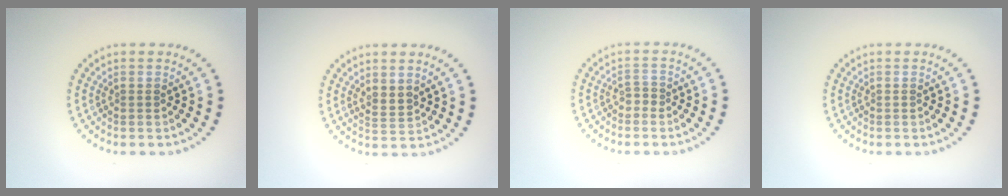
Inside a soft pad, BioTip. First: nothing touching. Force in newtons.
{"total": 1.8, "press": 1.4, "slide": 1.2}
{"total": 0.9, "press": 0.8, "slide": 0.5}
{"total": 0.0}